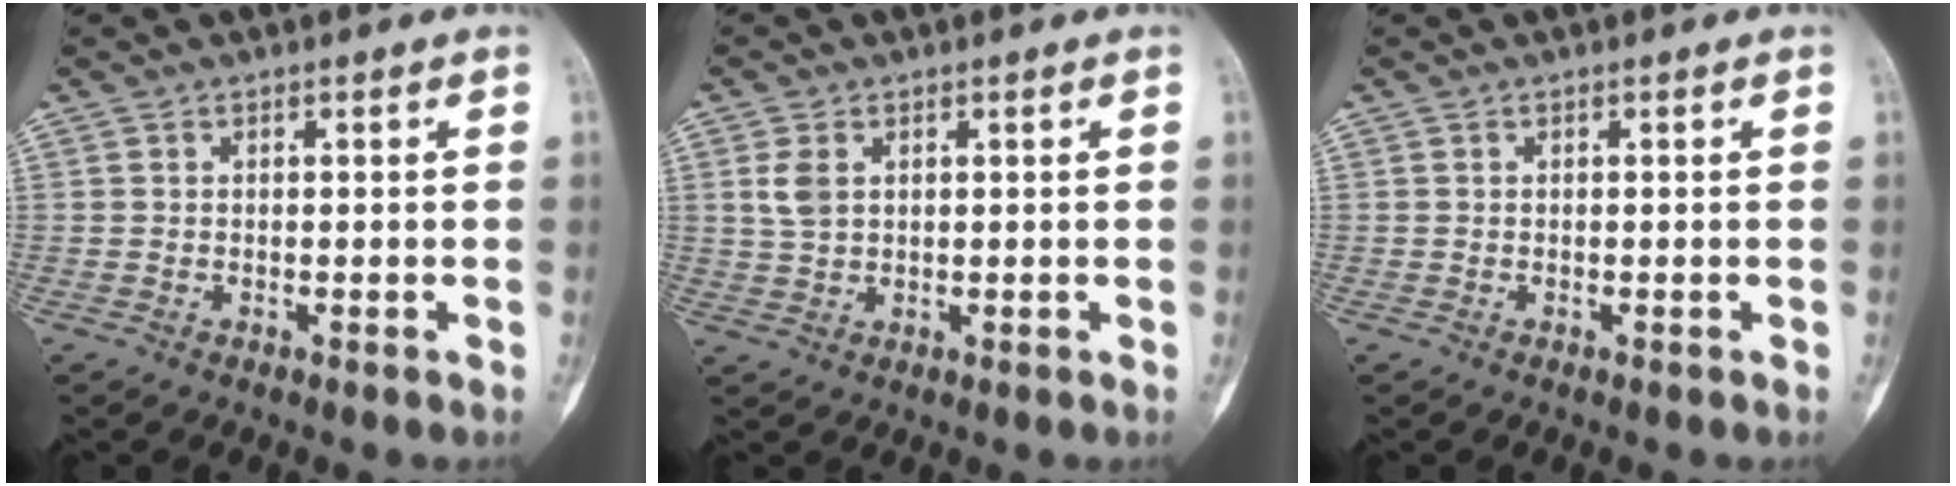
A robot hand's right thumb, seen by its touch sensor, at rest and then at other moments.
{"total": 3.6, "force": [1.2, 2.3, 2.5], "torque": [-0.050, 0.001, 0.028]}
{"total": 0.0}